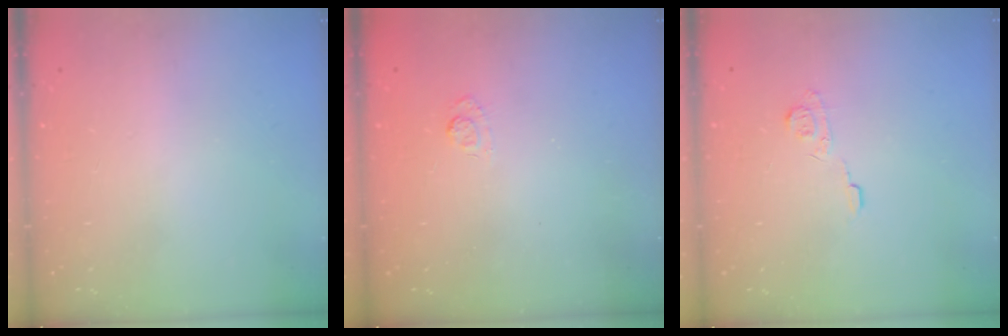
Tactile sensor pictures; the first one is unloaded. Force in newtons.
{"total": 2.7, "press": 2.3, "slide": 1.5}
{"total": 6.2, "press": 6.2, "slide": 0.5}